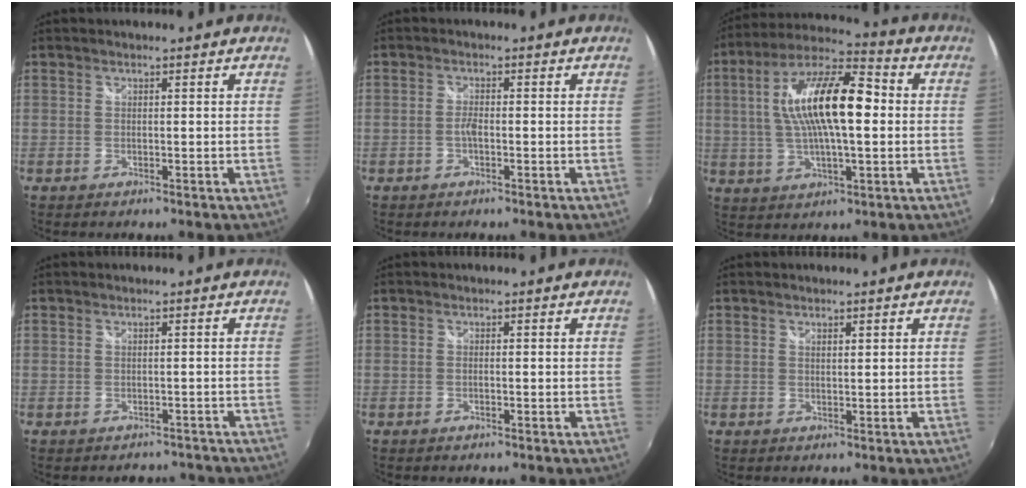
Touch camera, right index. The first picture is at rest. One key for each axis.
{"total": 1.6, "fx": -0.6, "fy": 0.4, "fz": 1.5, "tx": -0.031, "ty": 0.002, "tz": -0.013}
{"total": 17.5, "fx": 1.7, "fy": 5.8, "fz": 16.5, "tx": -0.302, "ty": 0.019, "tz": 0.020}
{"total": 3.9, "fx": -3.3, "fy": 2.2, "fz": 0.5, "tx": 0.000, "ty": 0.006, "tz": -0.034}
{"total": 0.7, "fx": -0.2, "fy": 0.0, "fz": 0.7, "tx": -0.013, "ty": 0.001, "tz": -0.006}
{"total": 1.0, "fx": 0.8, "fy": 0.3, "fz": 0.5, "tx": -0.007, "ty": 0.000, "tz": 0.013}